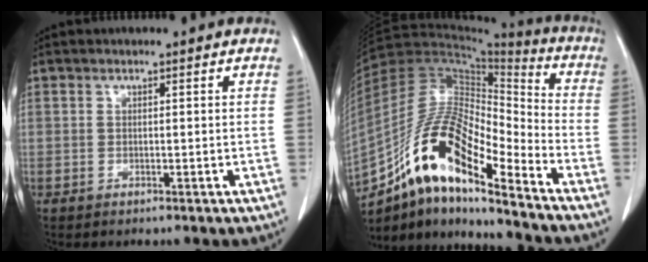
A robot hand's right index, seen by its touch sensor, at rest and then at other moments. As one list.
[{"total": 17.0, "force": [-11.0, 3.9, 12.4], "torque": [-0.233, 0.030, -0.193]}]